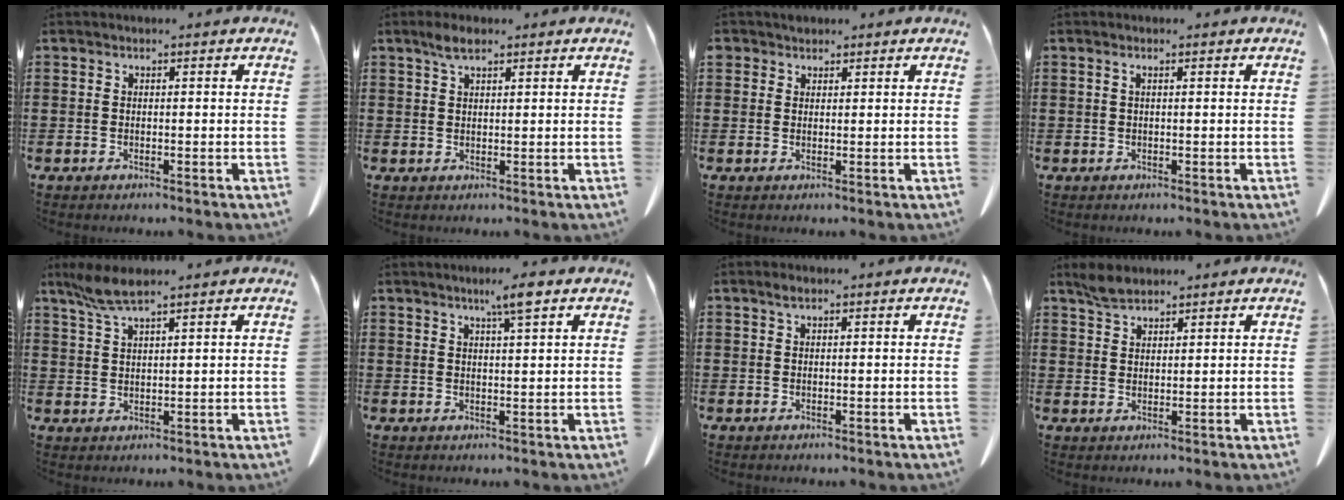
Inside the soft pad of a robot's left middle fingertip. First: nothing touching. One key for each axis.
{"total": 2.8, "fx": 1.9, "fy": 0.9, "fz": 1.9, "tx": -0.042, "ty": 0.003, "tz": 0.035}
{"total": 1.6, "fx": 1.4, "fy": 0.9, "fz": 0.0, "tx": -0.005, "ty": 0.003, "tz": 0.029}
{"total": 0.8, "fx": 0.3, "fy": 0.1, "fz": 0.7, "tx": -0.014, "ty": 0.001, "tz": 0.005}
{"total": 4.9, "fx": 3.6, "fy": 0.6, "fz": 3.2, "tx": -0.073, "ty": -0.003, "tz": 0.066}
{"total": 4.6, "fx": 3.1, "fy": 0.3, "fz": 3.5, "tx": -0.066, "ty": 0.001, "tz": 0.050}
{"total": 1.0, "fx": 0.5, "fy": 0.5, "fz": 0.6, "tx": -0.016, "ty": 0.002, "tz": 0.011}
{"total": 3.0, "fx": 2.6, "fy": 1.0, "fz": 1.2, "tx": -0.030, "ty": 0.003, "tz": 0.050}